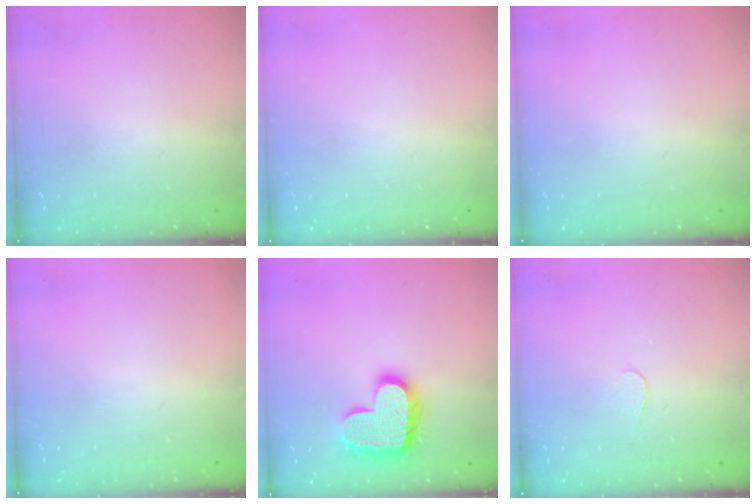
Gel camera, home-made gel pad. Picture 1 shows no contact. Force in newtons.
{"total": 0.0}
{"total": 0.0}
{"total": 0.0}
{"total": 17.5, "press": 17.5, "slide": 1.0}
{"total": 2.8, "press": 2.7, "slide": 0.3}